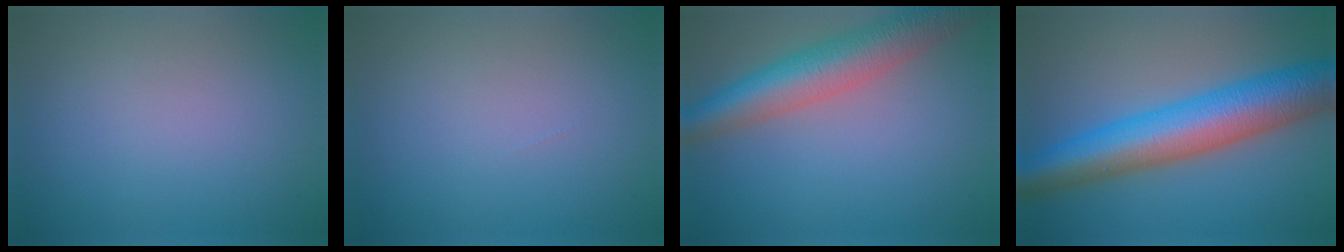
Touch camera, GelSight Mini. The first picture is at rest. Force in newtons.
{"total": 0.0}
{"total": 8.1, "press": 8.1, "slide": 0.6}
{"total": 10.7, "press": 10.7, "slide": 0.1}